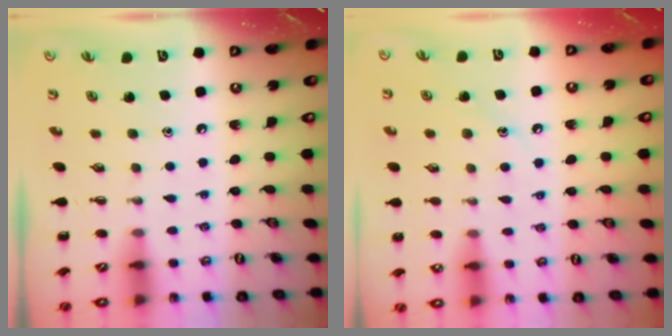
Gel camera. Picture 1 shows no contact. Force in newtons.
{"total": 8.0, "press": 7.8, "slide": 1.8}